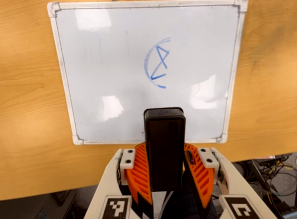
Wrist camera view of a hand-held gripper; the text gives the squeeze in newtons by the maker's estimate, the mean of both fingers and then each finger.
{"total": 6.7, "left": 7.4, "right": 5.9}